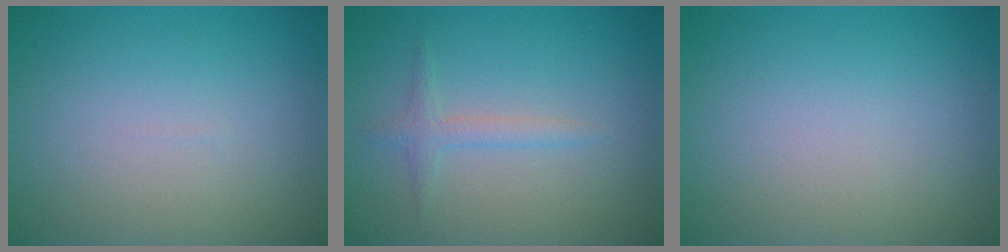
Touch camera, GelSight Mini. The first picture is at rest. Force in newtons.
{"total": 1.5, "press": 1.5, "slide": 0.1}
{"total": 0.0}